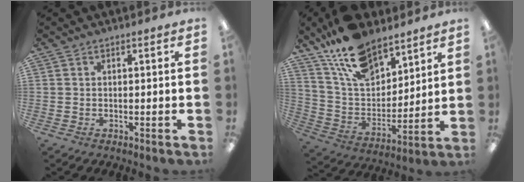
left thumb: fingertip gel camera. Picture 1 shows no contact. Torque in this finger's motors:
{"motor_torque": [0.80, 0.78, 1.39, -1.38, 0.19]}